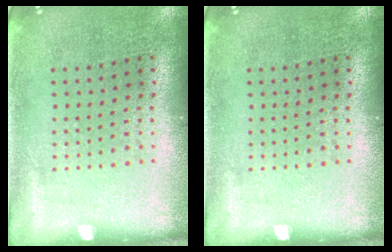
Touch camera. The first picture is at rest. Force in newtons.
{"total": 0.0}